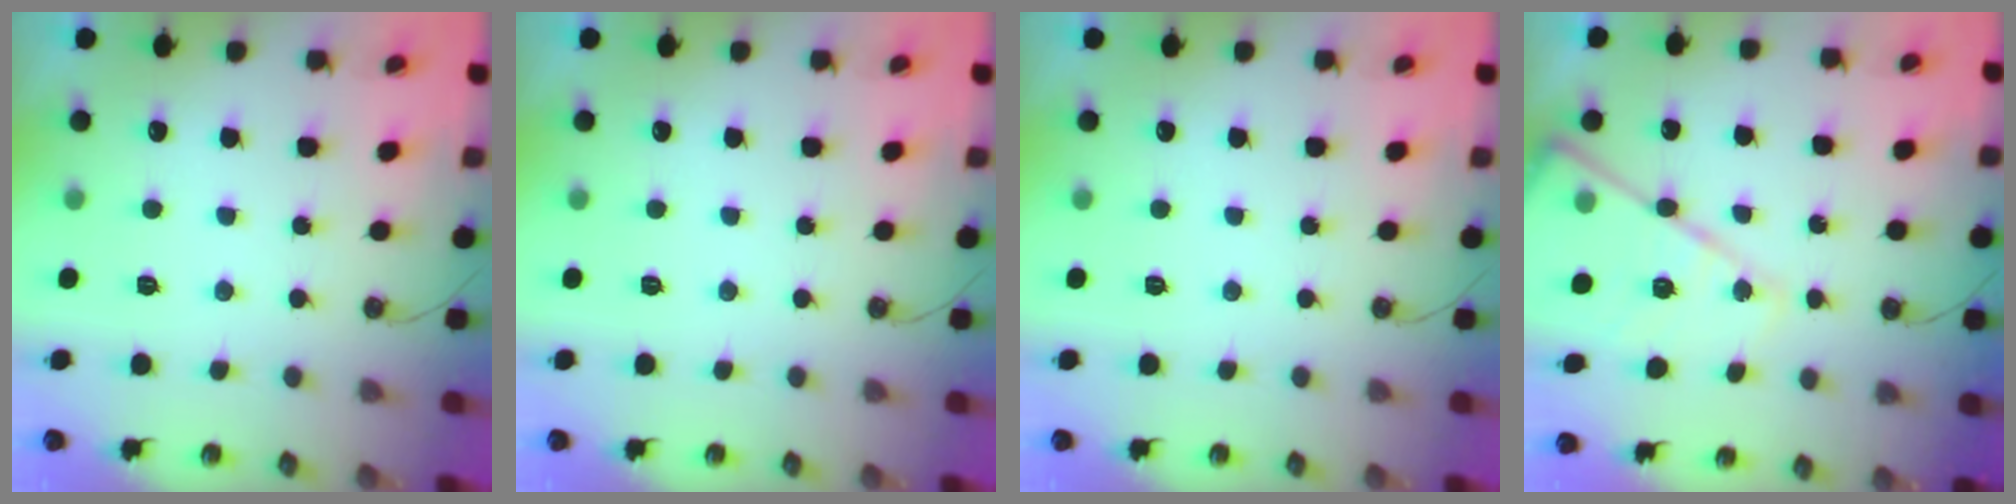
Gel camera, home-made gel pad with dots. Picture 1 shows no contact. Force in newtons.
{"total": 0.0}
{"total": 0.0}
{"total": 15.8, "press": 15.7, "slide": 1.3}